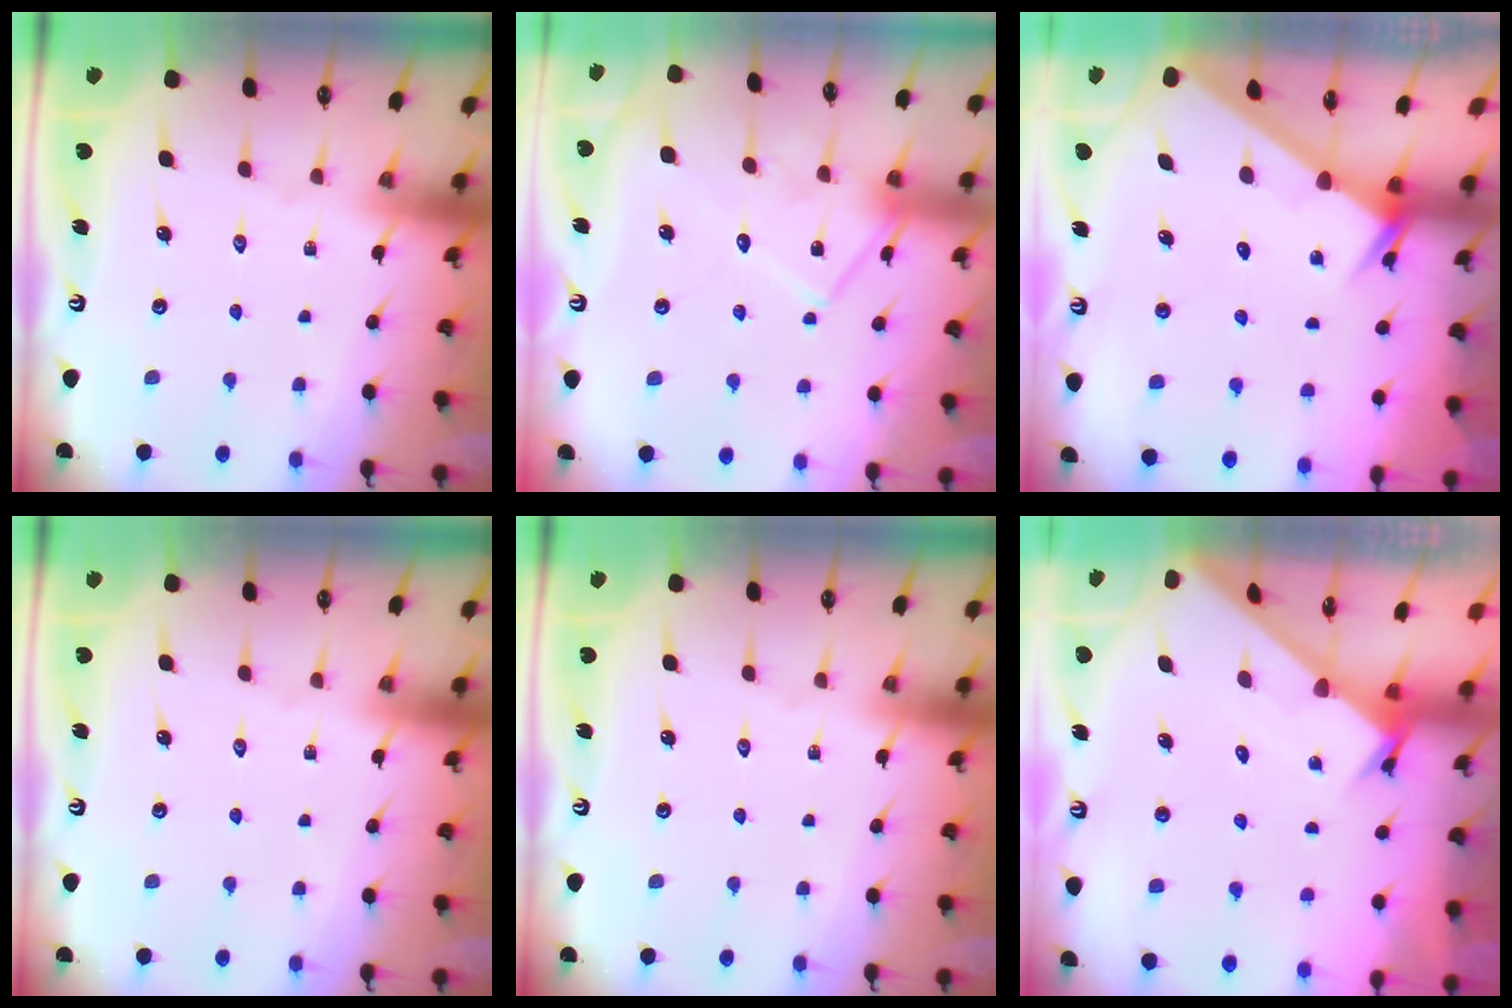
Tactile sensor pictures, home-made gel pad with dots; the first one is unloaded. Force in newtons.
{"total": 12.3, "press": 12.3, "slide": 1.0}
{"total": 2.6, "press": 2.6, "slide": 0.0}
{"total": 0.0}
{"total": 0.0}
{"total": 1.7, "press": 1.7, "slide": 0.1}